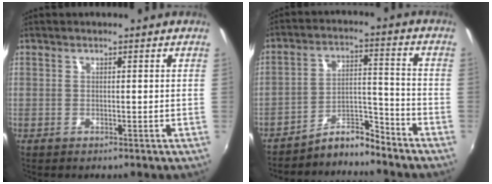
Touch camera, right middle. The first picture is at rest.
{"total": 6.4, "force": [-6.4, 0.4, 0.8], "torque": [-0.014, 0.029, -0.116]}